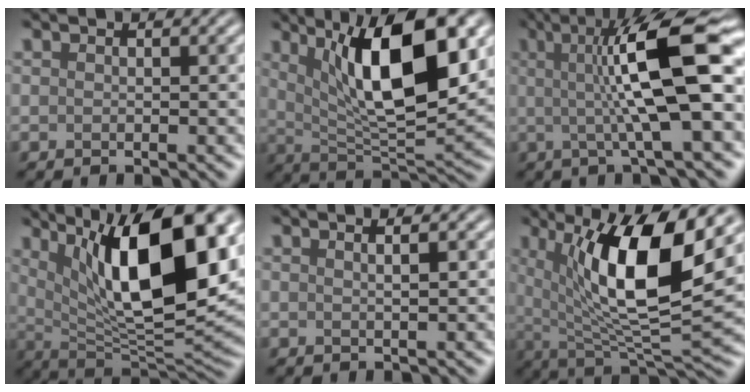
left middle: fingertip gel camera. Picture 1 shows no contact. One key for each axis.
{"total": 11.3, "fx": 4.0, "fy": 3.7, "fz": 10.0, "tx": -0.158, "ty": -0.008, "tz": 0.069}
{"total": 10.8, "fx": 1.2, "fy": 2.2, "fz": 10.5, "tx": -0.150, "ty": 0.005, "tz": 0.017}
{"total": 14.1, "fx": 4.5, "fy": 5.1, "fz": 12.4, "tx": -0.176, "ty": -0.007, "tz": 0.072}
{"total": 1.3, "fx": 0.4, "fy": 0.4, "fz": 1.2, "tx": -0.014, "ty": 0.004, "tz": 0.002}
{"total": 11.3, "fx": 3.5, "fy": 3.2, "fz": 10.2, "tx": -0.161, "ty": -0.014, "tz": 0.068}